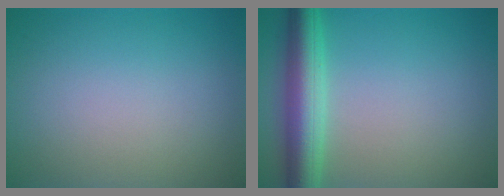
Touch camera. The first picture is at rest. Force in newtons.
{"total": 5.7, "press": 5.7, "slide": 0.2}